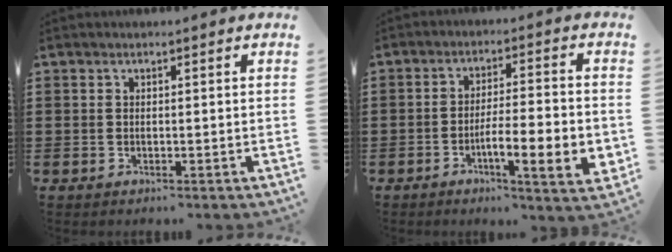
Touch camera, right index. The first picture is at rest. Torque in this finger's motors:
{"motor_torque": [0.89, -0.19, 0.29, 0.15]}